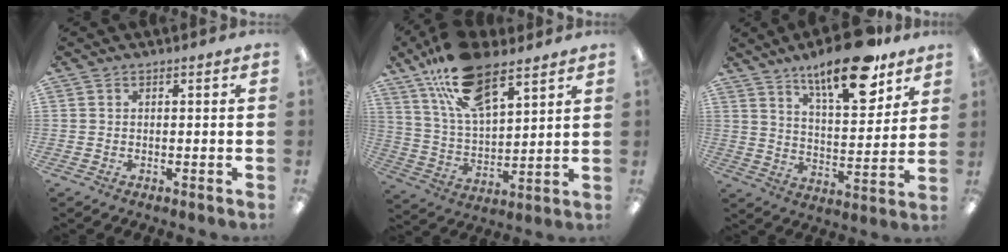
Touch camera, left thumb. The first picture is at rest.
{"total": 18.6, "force": [12.1, 8.0, 11.5], "torque": [-0.214, -0.043, 0.214]}
{"total": 18.6, "force": [13.1, 6.2, 11.6], "torque": [-0.173, -0.074, 0.213]}